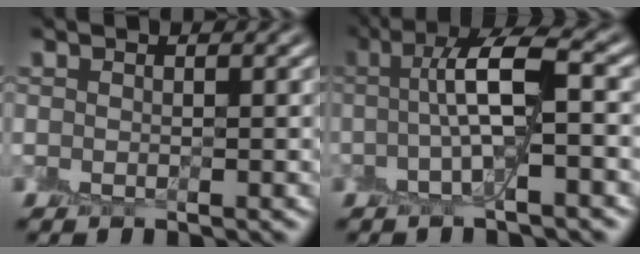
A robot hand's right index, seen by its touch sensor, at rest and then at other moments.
{"total": 5.2, "force": [0.0, 1.0, 5.1], "torque": [-0.096, 0.024, -0.009]}